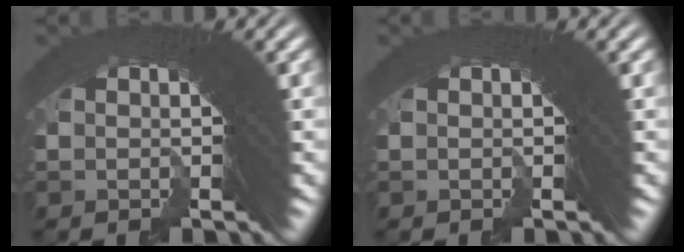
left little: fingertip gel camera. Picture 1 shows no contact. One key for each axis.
{"total": 0.0}